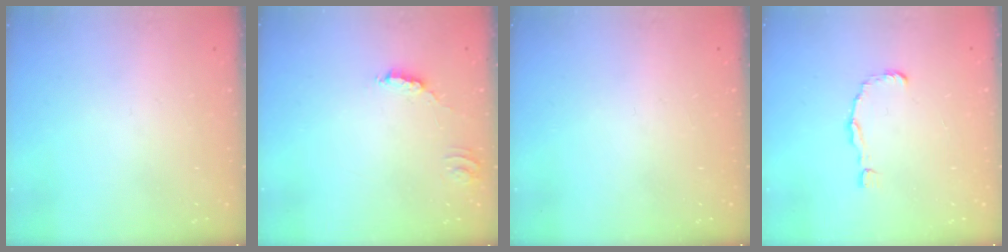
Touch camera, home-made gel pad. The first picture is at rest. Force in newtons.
{"total": 2.7, "press": 2.7, "slide": 0.2}
{"total": 0.0}
{"total": 1.6, "press": 1.5, "slide": 0.1}